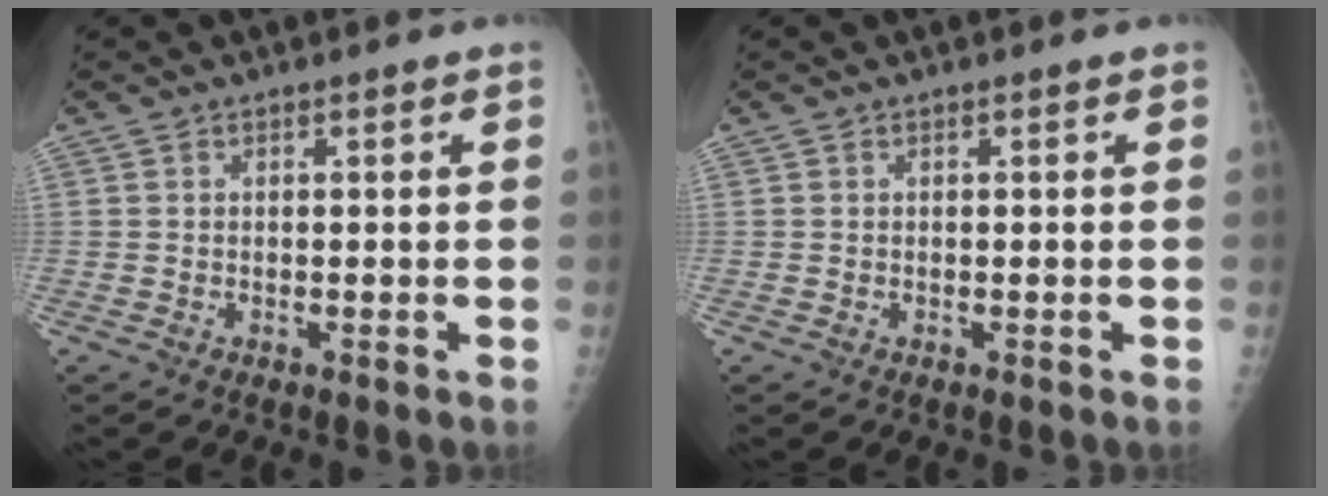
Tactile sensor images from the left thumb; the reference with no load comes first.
{"total": 0.0}